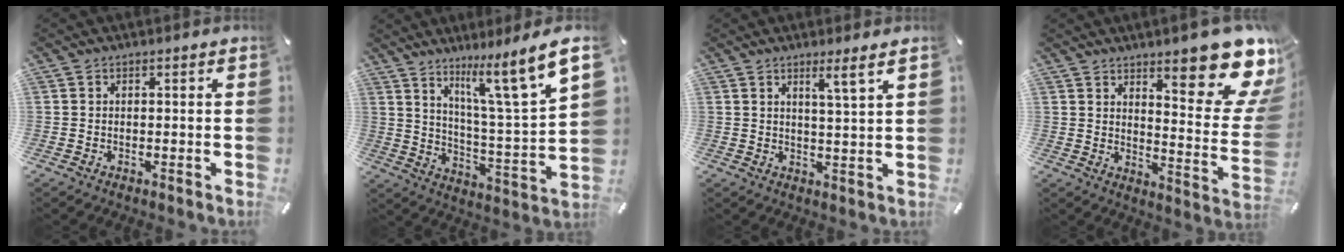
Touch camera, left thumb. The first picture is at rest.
{"total": 14.6, "force": [10.3, 1.9, 10.3], "torque": [-0.166, -0.076, 0.156]}
{"total": 5.1, "force": [3.3, -0.6, 3.9], "torque": [-0.073, -0.015, 0.053]}
{"total": 19.1, "force": [11.9, 5.8, 13.8], "torque": [-0.173, -0.098, 0.190]}